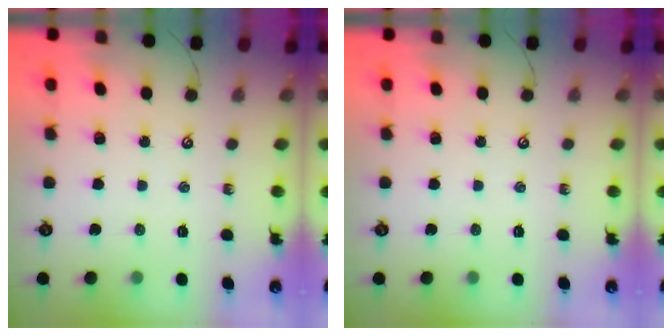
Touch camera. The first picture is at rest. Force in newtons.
{"total": 0.0}